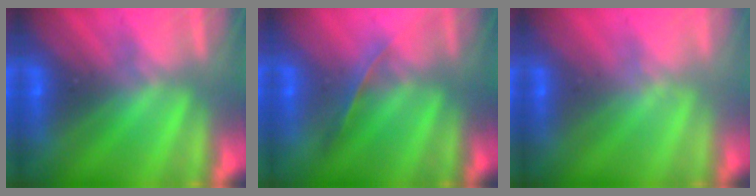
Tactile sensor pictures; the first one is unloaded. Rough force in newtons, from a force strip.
{"total": 1.5}
{"total": 2.1}